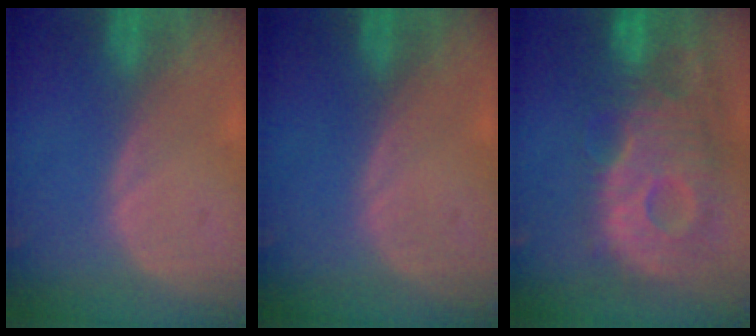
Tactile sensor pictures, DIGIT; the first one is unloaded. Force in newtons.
{"total": 0.0}
{"total": 13.6, "press": 11.8, "slide": 6.8}